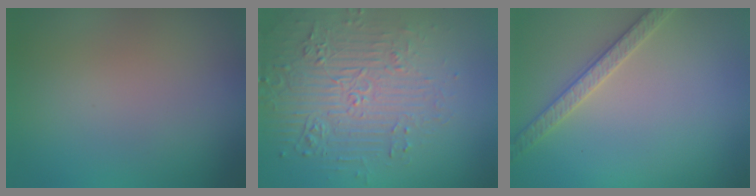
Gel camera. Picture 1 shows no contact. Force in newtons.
{"total": 5.6, "press": 4.6, "slide": 3.1}
{"total": 2.6, "press": 2.5, "slide": 0.5}